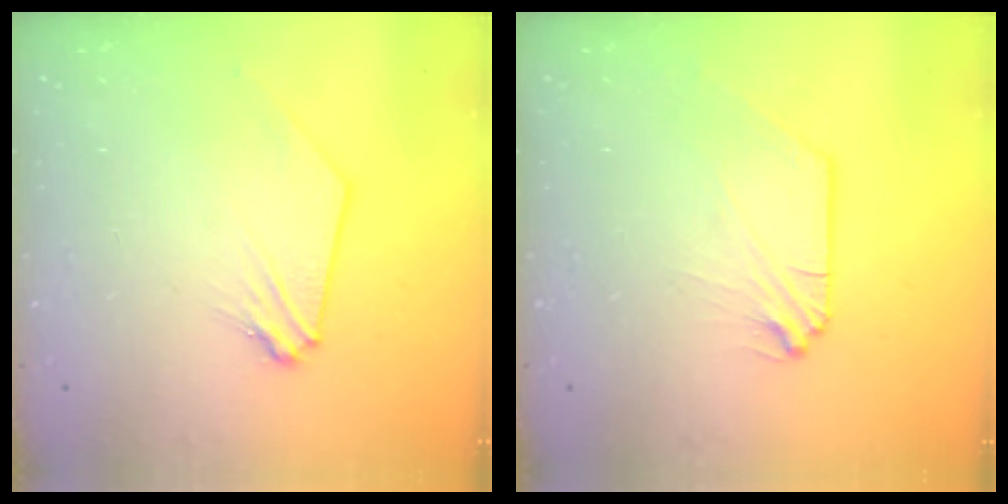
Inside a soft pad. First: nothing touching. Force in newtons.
{"total": 0.0}